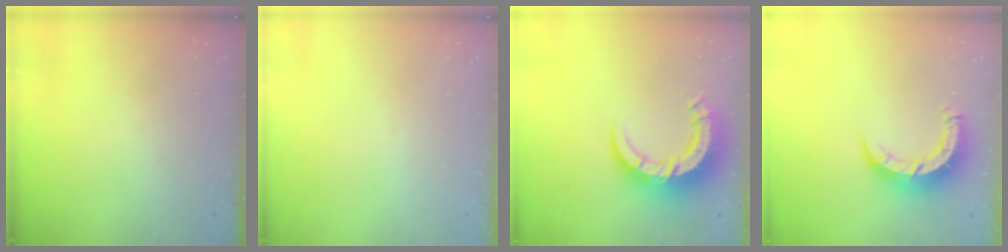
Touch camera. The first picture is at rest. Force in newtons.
{"total": 0.0}
{"total": 11.3, "press": 11.2, "slide": 1.3}
{"total": 9.4, "press": 9.4, "slide": 0.7}